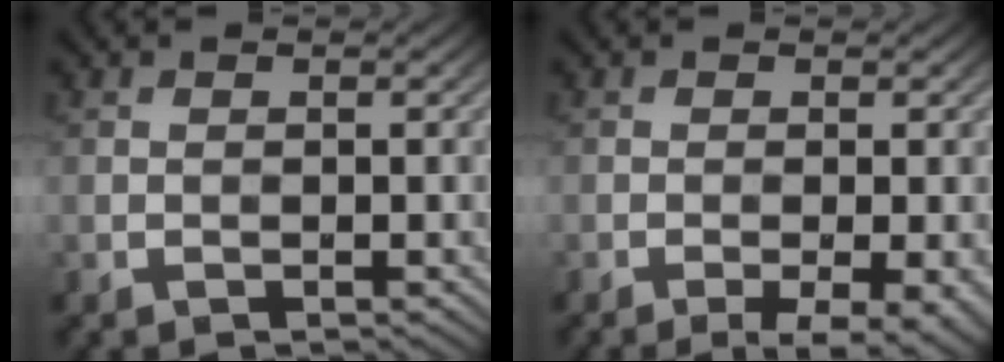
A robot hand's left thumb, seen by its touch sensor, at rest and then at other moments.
{"total": 4.5, "force": [-2.1, 0.9, 3.8], "torque": [-0.060, -0.004, -0.028]}